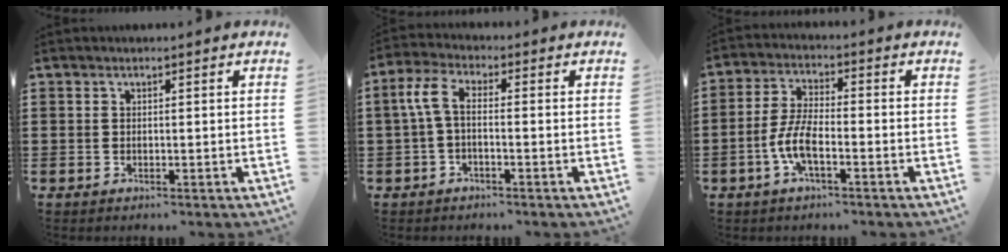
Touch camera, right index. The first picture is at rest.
{"total": 4.1, "force": [-0.8, 1.7, 3.6], "torque": [-0.091, 0.000, -0.024]}
{"total": 6.5, "force": [-2.6, 1.9, 5.6], "torque": [-0.134, -0.011, -0.056]}